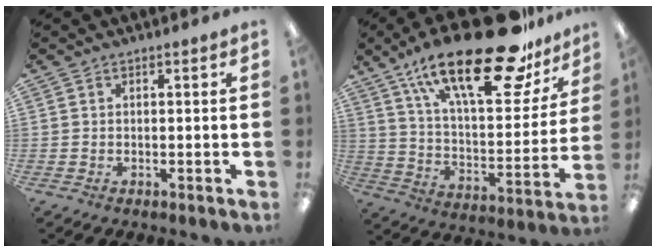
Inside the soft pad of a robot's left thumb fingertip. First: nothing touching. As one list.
[{"total": 29.2, "force": [19.5, 9.9, 19.3], "torque": [-0.301, -0.115, 0.324]}]